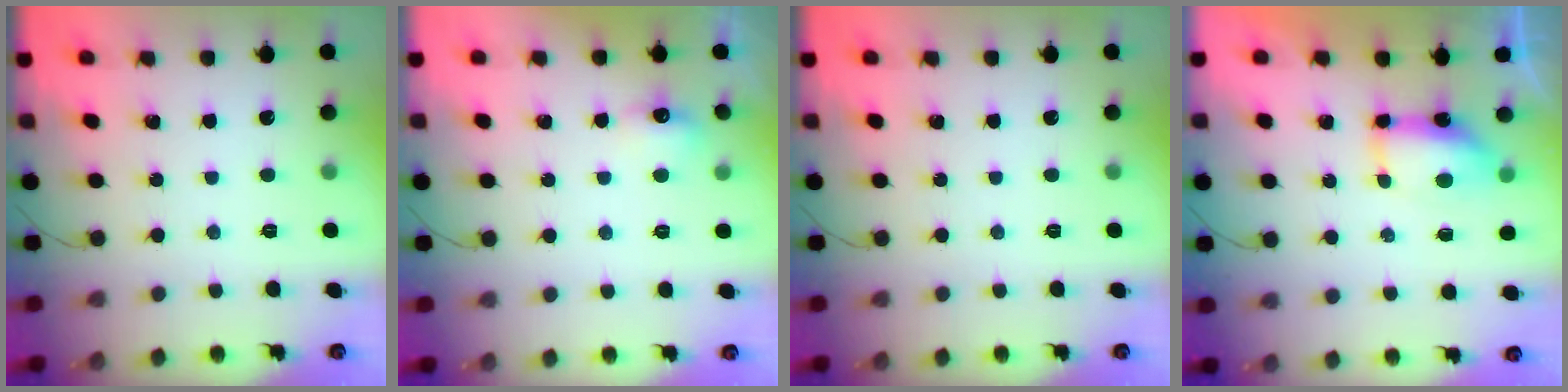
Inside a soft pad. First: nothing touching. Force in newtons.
{"total": 5.3, "press": 5.2, "slide": 1.2}
{"total": 0.0}
{"total": 7.4, "press": 7.3, "slide": 0.5}